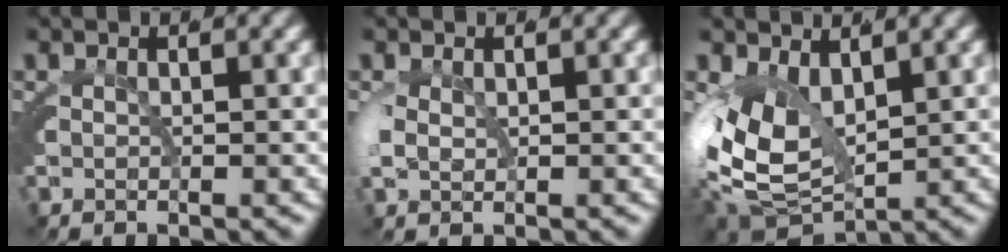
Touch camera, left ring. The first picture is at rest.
{"total": 1.5, "force": [0.0, 0.8, 1.2], "torque": [-0.041, -0.009, 0.012]}
{"total": 9.9, "force": [-1.0, 7.1, 6.8], "torque": [-0.150, -0.053, 0.011]}